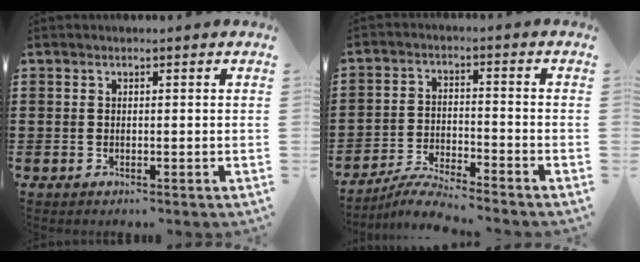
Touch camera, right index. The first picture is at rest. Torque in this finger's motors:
{"motor_torque": [-0.01, 0.06, 0.06, 0.02]}